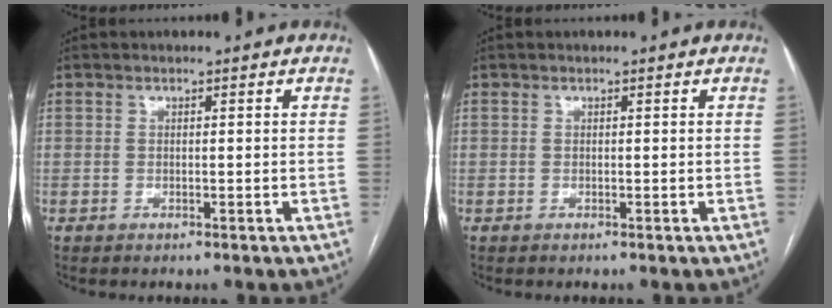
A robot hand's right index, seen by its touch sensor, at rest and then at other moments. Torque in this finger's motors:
{"motor_torque": [0.00, 0.00, 0.03, 0.01]}